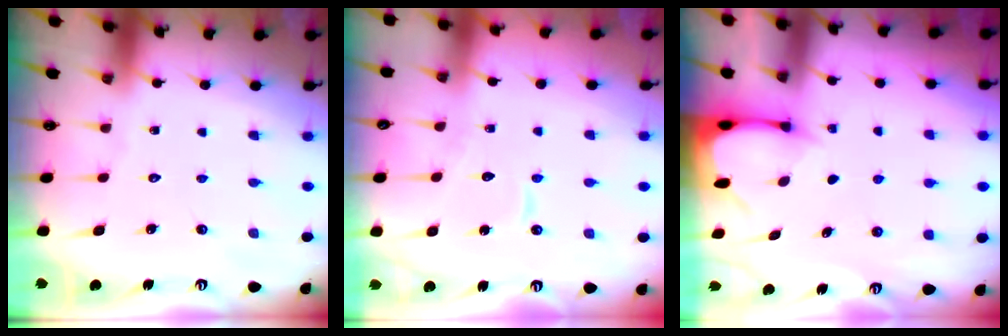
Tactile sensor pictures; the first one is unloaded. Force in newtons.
{"total": 6.4, "press": 6.4, "slide": 0.5}
{"total": 2.6, "press": 2.6, "slide": 0.3}